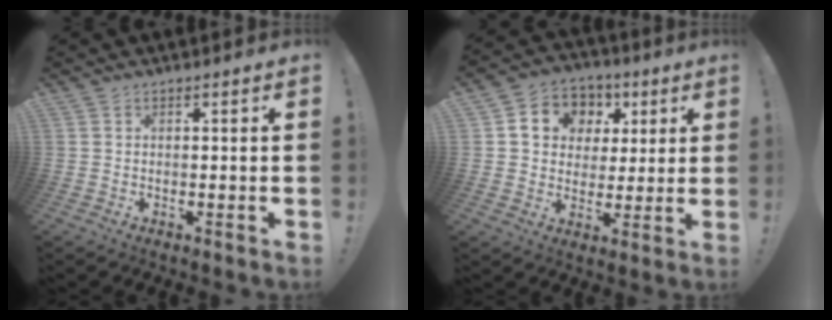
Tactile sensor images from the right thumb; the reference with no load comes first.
{"total": 9.8, "force": [3.0, 8.8, 3.1], "torque": [-0.047, -0.012, 0.062]}